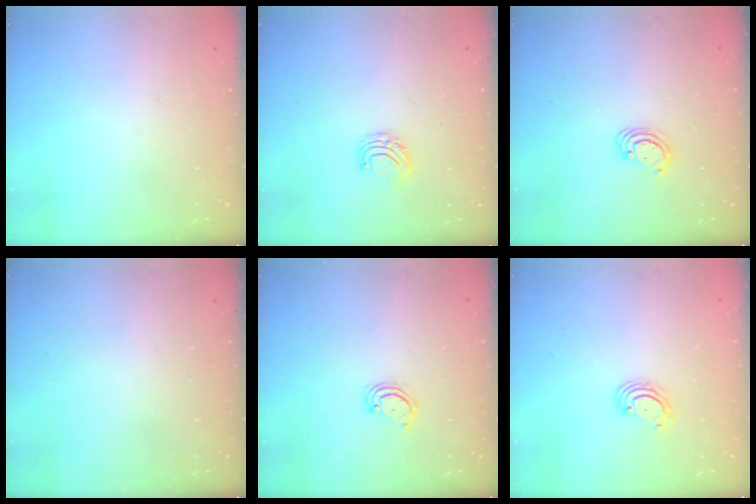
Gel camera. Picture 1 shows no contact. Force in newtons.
{"total": 5.8, "press": 5.8, "slide": 0.6}
{"total": 2.4, "press": 2.4, "slide": 0.2}
{"total": 0.0}
{"total": 2.9, "press": 2.8, "slide": 0.4}
{"total": 3.3, "press": 3.3, "slide": 0.5}